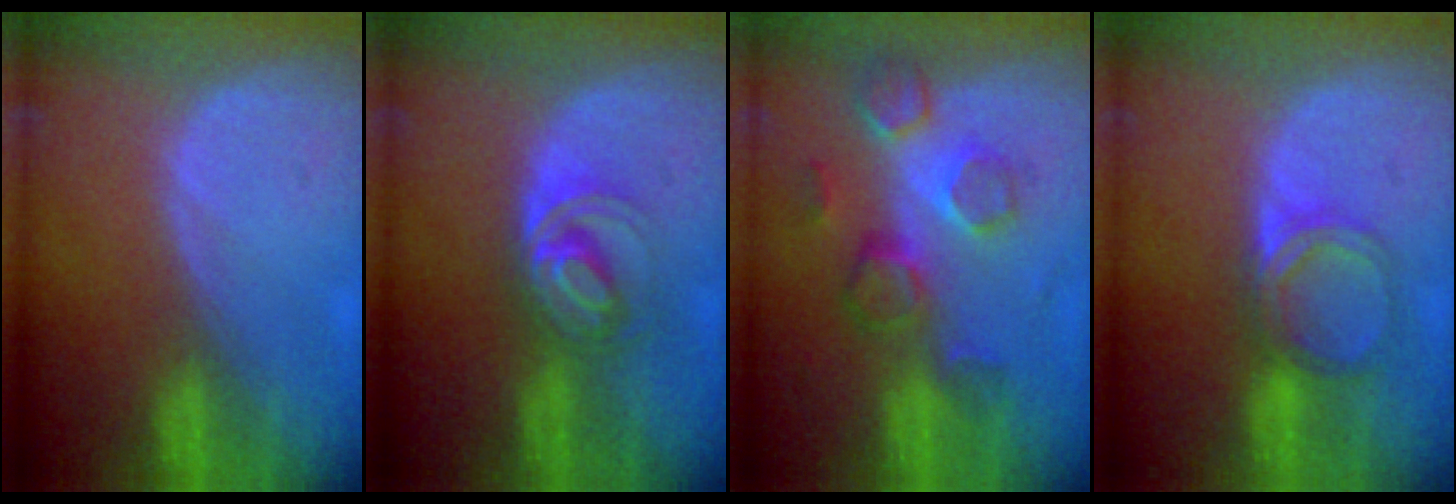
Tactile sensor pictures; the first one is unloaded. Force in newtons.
{"total": 5.7, "press": 5.4, "slide": 1.7}
{"total": 8.8, "press": 7.6, "slide": 4.5}
{"total": 4.9, "press": 4.6, "slide": 1.8}